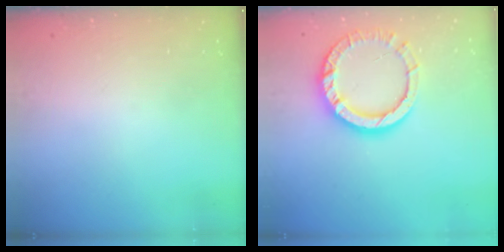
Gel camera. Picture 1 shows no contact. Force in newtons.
{"total": 12.3, "press": 12.2, "slide": 1.3}